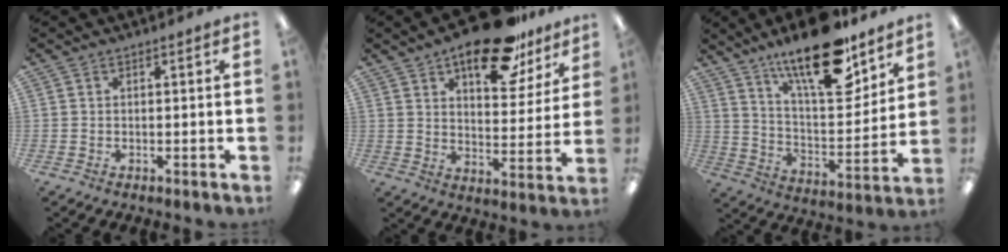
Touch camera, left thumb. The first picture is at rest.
{"total": 18.4, "force": [12.8, 8.0, 10.5], "torque": [-0.136, -0.071, 0.210]}
{"total": 21.1, "force": [15.1, 7.1, 13.0], "torque": [-0.206, -0.094, 0.251]}